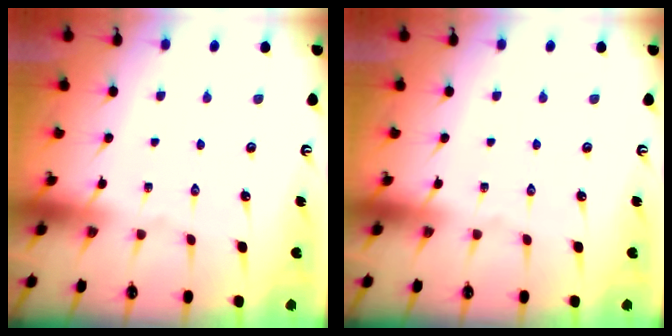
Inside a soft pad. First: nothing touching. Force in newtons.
{"total": 0.0}